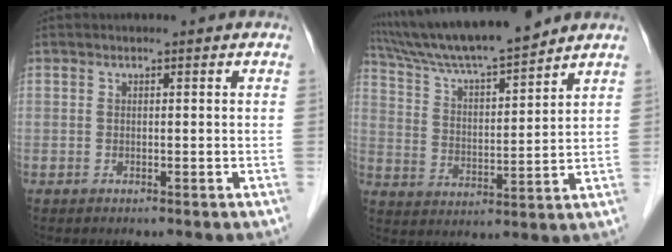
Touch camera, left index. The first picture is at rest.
{"total": 12.3, "force": [10.8, 0.1, 5.9], "torque": [-0.108, -0.006, 0.187]}